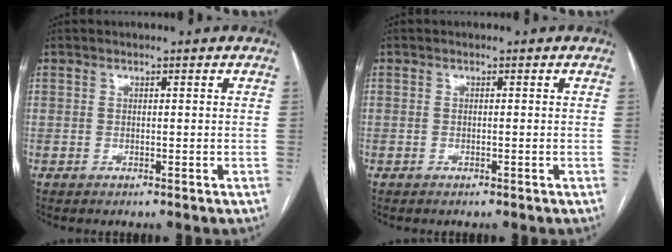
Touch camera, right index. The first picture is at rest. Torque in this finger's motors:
{"motor_torque": [-0.37, 0.25, 0.04, 0.01]}